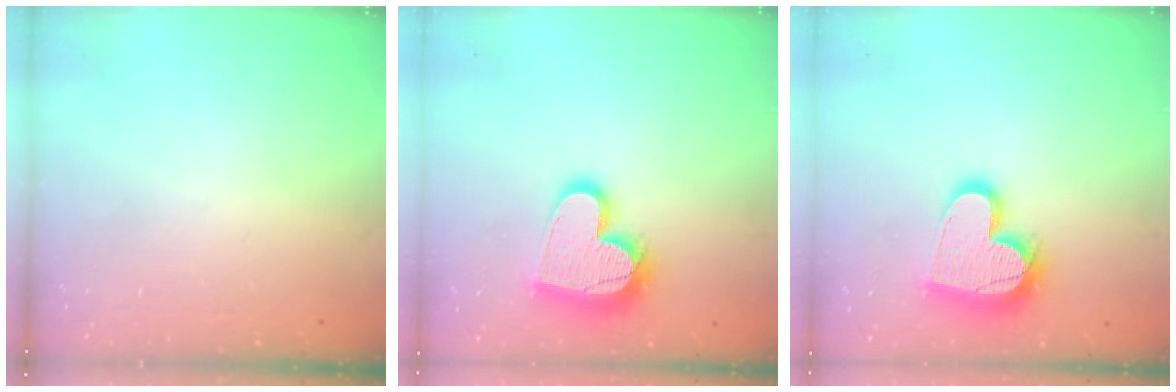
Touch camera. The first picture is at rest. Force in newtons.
{"total": 17.9, "press": 17.8, "slide": 1.2}
{"total": 17.9, "press": 17.8, "slide": 1.2}